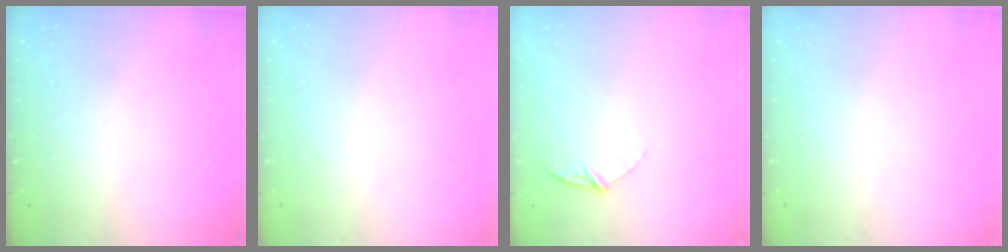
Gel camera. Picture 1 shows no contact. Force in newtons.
{"total": 0.0}
{"total": 5.2, "press": 5.2, "slide": 0.5}
{"total": 0.0}